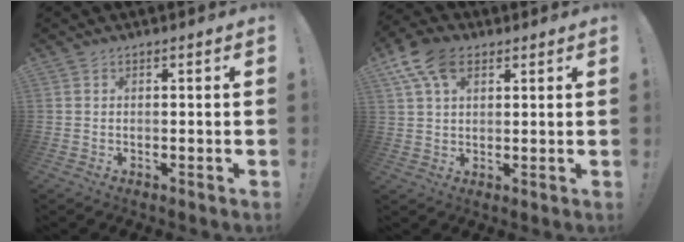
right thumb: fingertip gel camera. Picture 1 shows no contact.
{"total": 11.3, "force": [5.4, 6.8, 7.2], "torque": [-0.125, -0.008, 0.102]}